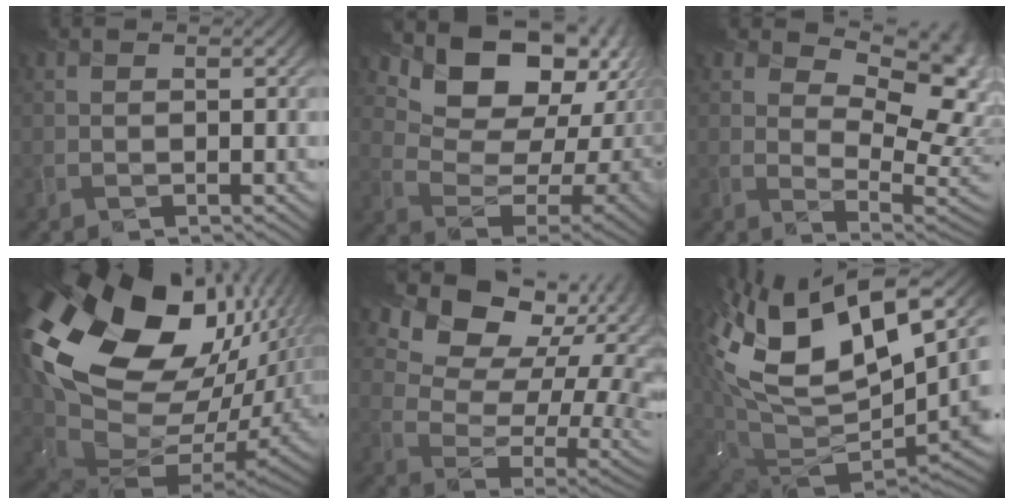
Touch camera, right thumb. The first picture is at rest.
{"total": 13.5, "force": [7.2, 8.1, 8.1], "torque": [-0.150, -0.002, 0.130]}
{"total": 11.2, "force": [4.0, 6.0, 8.6], "torque": [-0.108, -0.014, 0.072]}
{"total": 21.3, "force": [5.4, 13.9, 15.2], "torque": [-0.346, -0.042, 0.137]}
{"total": 16.3, "force": [9.0, 9.9, 9.2], "torque": [-0.191, 0.044, 0.149]}
{"total": 17.9, "force": [5.9, 8.8, 14.4], "torque": [-0.294, -0.004, 0.125]}